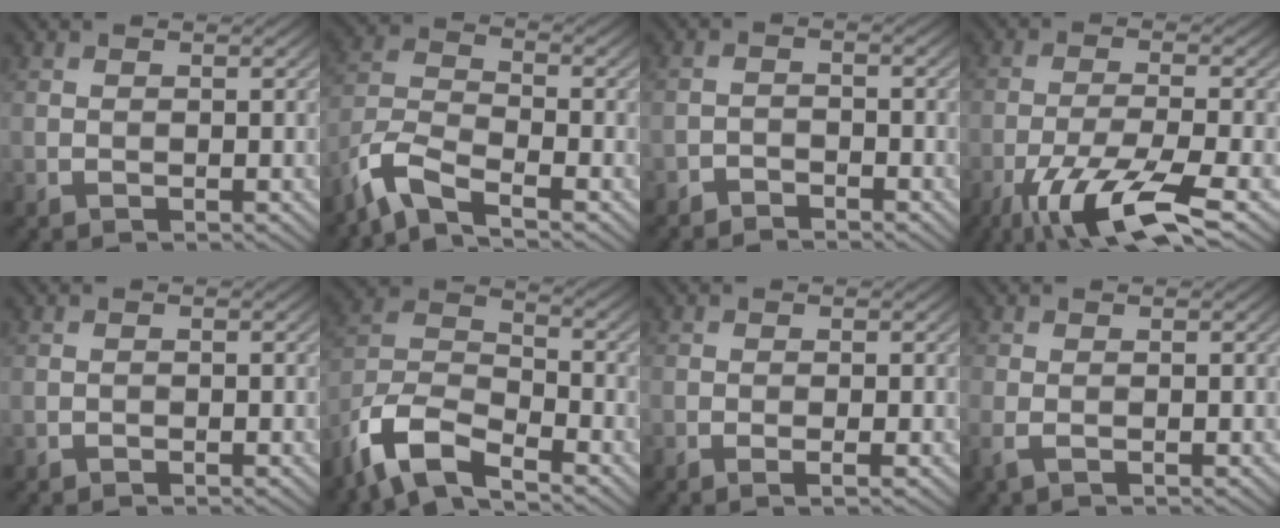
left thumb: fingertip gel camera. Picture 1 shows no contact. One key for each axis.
{"total": 6.7, "fx": -5.0, "fy": 1.8, "fz": 4.0, "tx": -0.093, "ty": -0.004, "tz": -0.118}
{"total": 1.7, "fx": -1.7, "fy": 0.3, "fz": -0.2, "tx": 0.007, "ty": 0.003, "tz": -0.037}
{"total": 11.2, "fx": -6.9, "fy": 2.7, "fz": 8.4, "tx": -0.166, "ty": -0.011, "tz": -0.128}
{"total": 0.0}
{"total": 9.9, "fx": -7.4, "fy": 3.4, "fz": 5.7, "tx": -0.116, "ty": -0.004, "tz": -0.167}
{"total": 0.9, "fx": -0.3, "fy": -0.1, "fz": 0.9, "tx": -0.017, "ty": -0.001, "tz": -0.008}
{"total": 1.3, "fx": -0.3, "fy": 0.2, "fz": 1.3, "tx": -0.035, "ty": 0.000, "tz": -0.012}